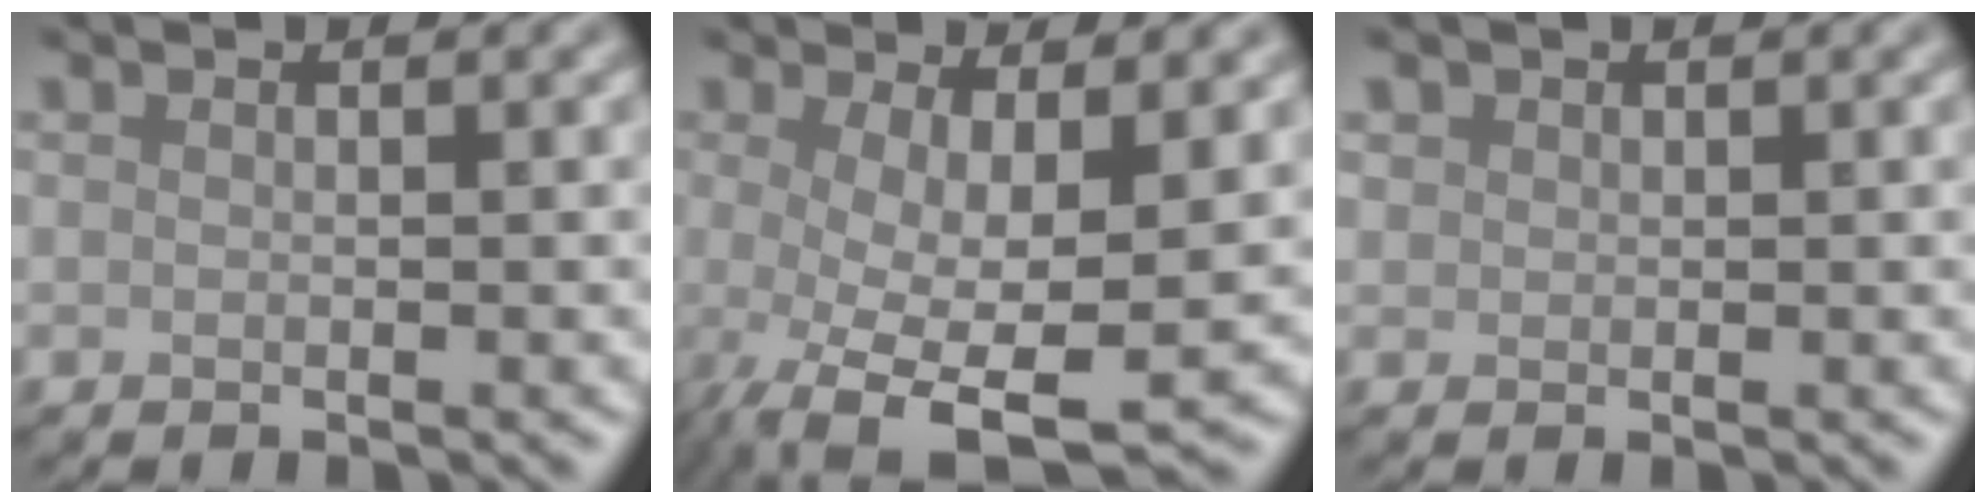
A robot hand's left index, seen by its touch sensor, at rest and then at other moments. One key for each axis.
{"total": 7.9, "fx": -0.9, "fy": 2.3, "fz": 7.5, "tx": -0.128, "ty": -0.012, "tz": -0.012}
{"total": 0.9, "fx": 0.5, "fy": 0.8, "fz": 0.1, "tx": 0.003, "ty": -0.001, "tz": 0.010}